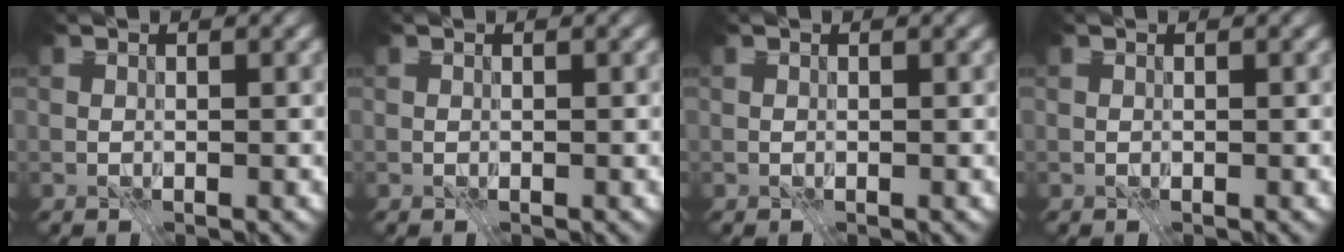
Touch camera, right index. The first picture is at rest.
{"total": 0.0}
{"total": 0.0}
{"total": 0.0}